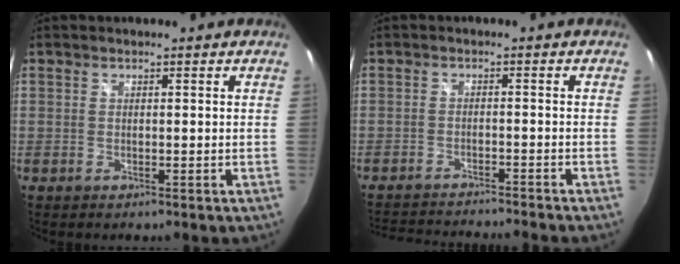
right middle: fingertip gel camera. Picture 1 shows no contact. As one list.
[{"total": 9.5, "force": [-9.0, 0.2, 3.1], "torque": [-0.076, -0.005, -0.140]}]